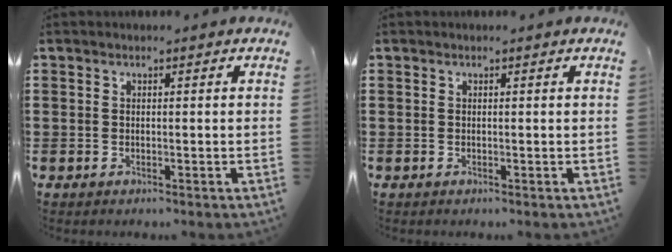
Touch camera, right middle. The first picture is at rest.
{"total": 0.0}